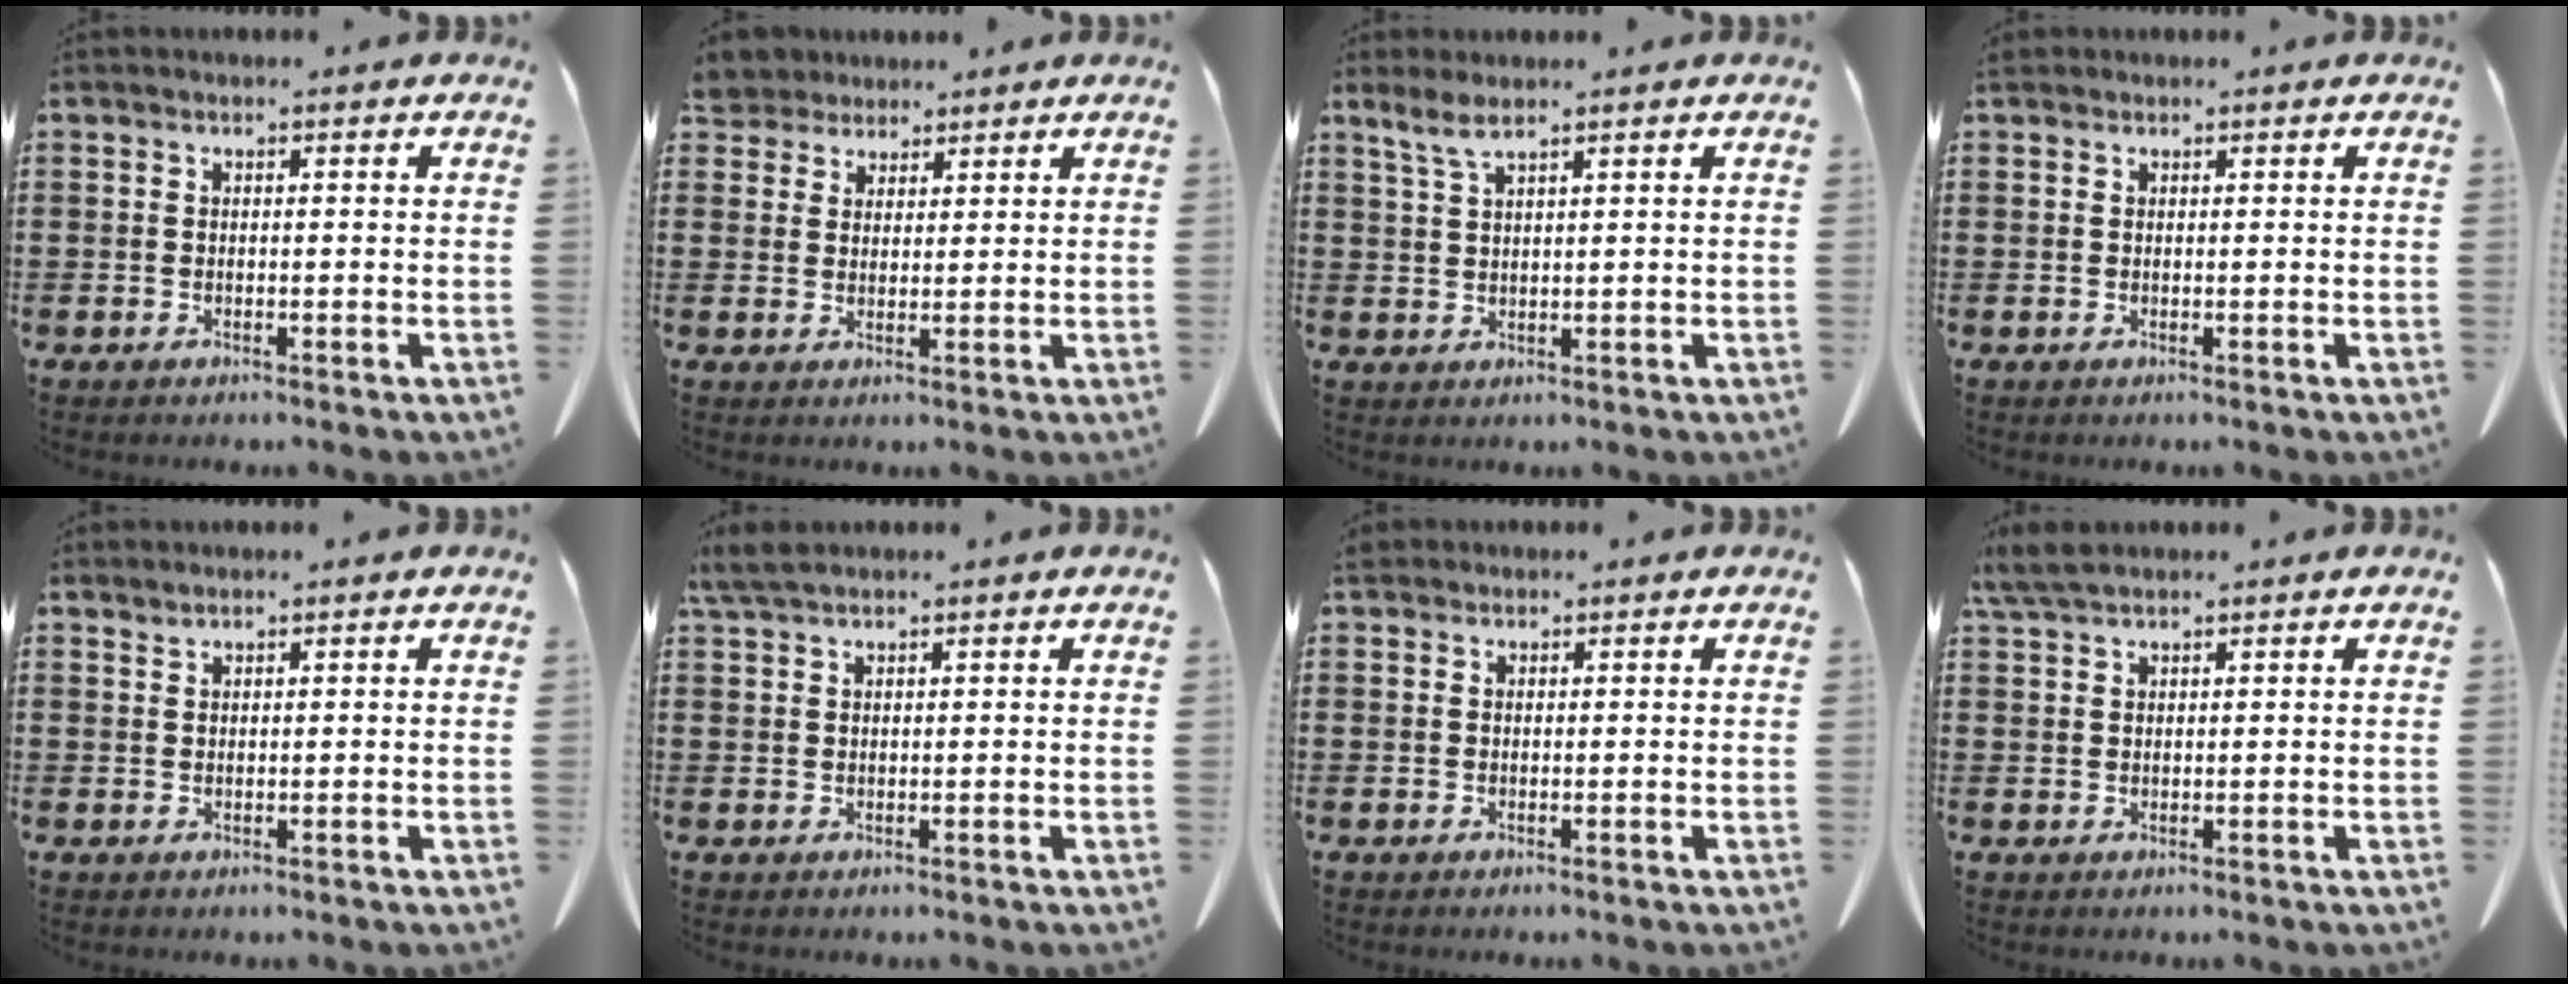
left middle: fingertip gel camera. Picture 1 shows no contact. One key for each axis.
{"total": 3.6, "fx": 3.3, "fy": 1.6, "fz": 0.1, "tx": -0.017, "ty": -0.002, "tz": 0.062}
{"total": 2.7, "fx": 2.0, "fy": 0.4, "fz": 1.8, "tx": -0.040, "ty": 0.002, "tz": 0.036}
{"total": 0.5, "fx": 0.4, "fy": 0.3, "fz": 0.1, "tx": -0.004, "ty": 0.003, "tz": 0.009}
{"total": 1.0, "fx": 1.0, "fy": 0.0, "fz": 0.0, "tx": -0.003, "ty": -0.002, "tz": 0.020}
{"total": 2.6, "fx": 2.1, "fy": 0.5, "fz": 1.6, "tx": -0.036, "ty": 0.004, "tz": 0.040}
{"total": 0.9, "fx": 0.8, "fy": 0.4, "fz": 0.2, "tx": -0.008, "ty": 0.004, "tz": 0.016}
{"total": 3.2, "fx": 2.6, "fy": 0.6, "fz": 1.8, "tx": -0.042, "ty": 0.004, "tz": 0.049}